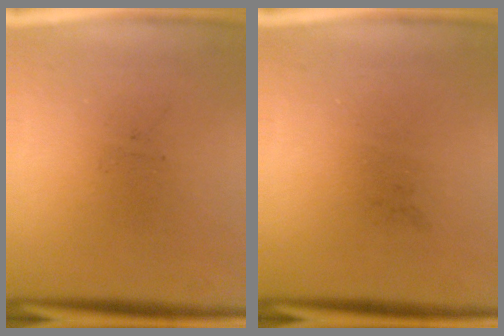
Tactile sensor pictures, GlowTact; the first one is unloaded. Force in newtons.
{"total": 0.0}